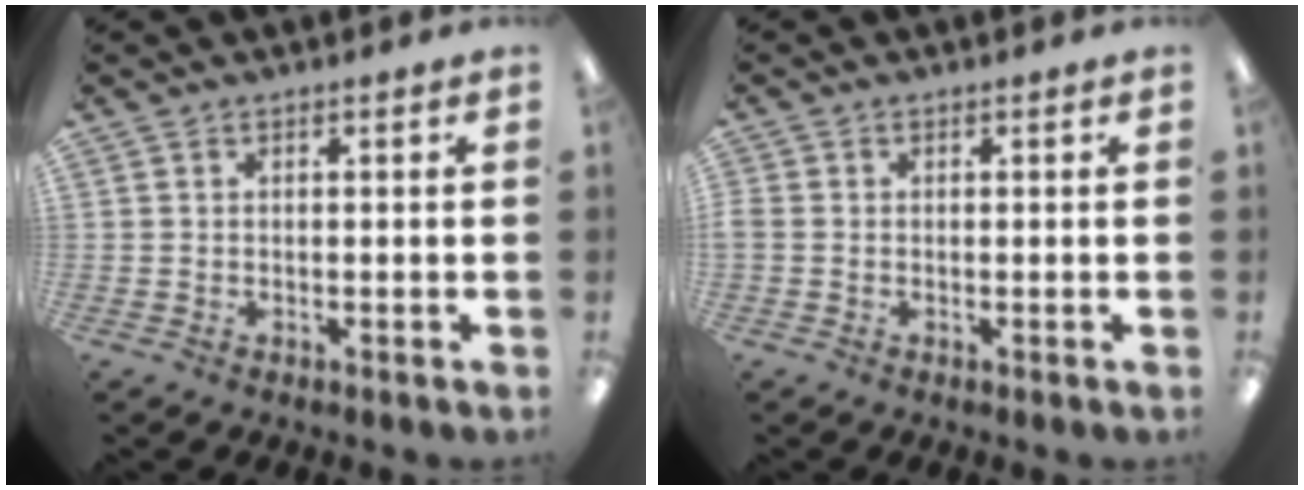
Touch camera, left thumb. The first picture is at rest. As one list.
[{"total": 1.2, "force": [-0.3, 1.0, 0.6], "torque": [-0.011, 0.003, -0.005]}]